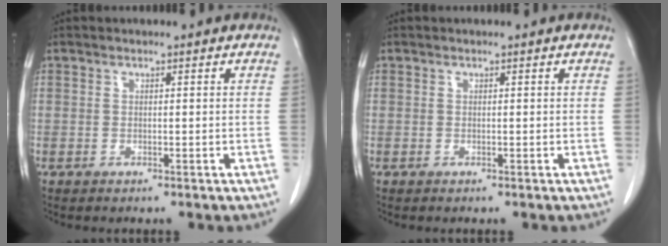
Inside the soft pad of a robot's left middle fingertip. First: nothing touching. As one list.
[{"total": 0.0}]